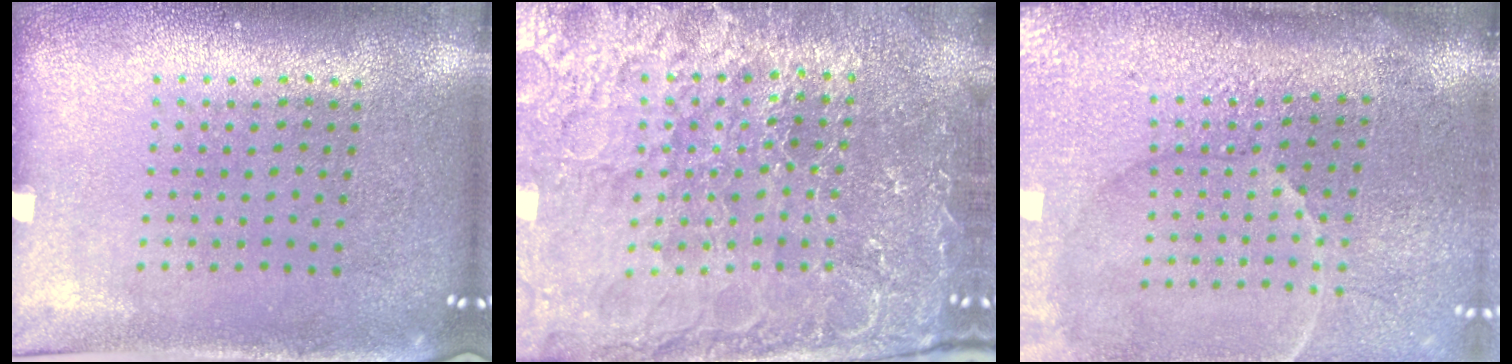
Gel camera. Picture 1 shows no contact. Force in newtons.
{"total": 5.0, "press": 4.6, "slide": 1.8}
{"total": 4.5, "press": 3.9, "slide": 2.3}